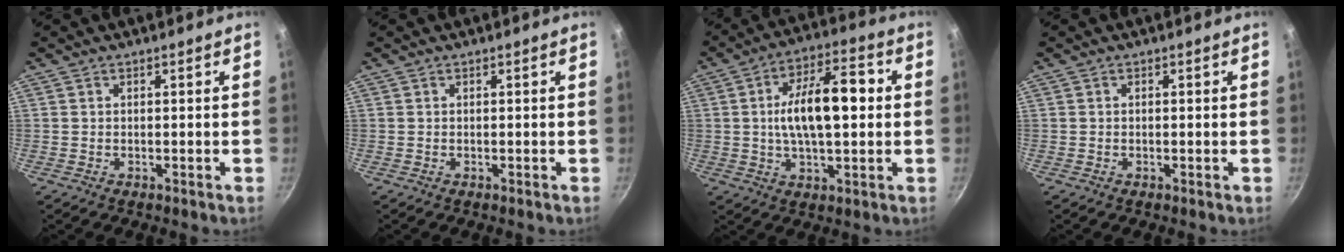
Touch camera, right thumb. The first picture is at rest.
{"total": 0.0}
{"total": 15.2, "force": [1.1, 6.9, 13.5], "torque": [-0.207, 0.024, 0.010]}
{"total": 0.0}